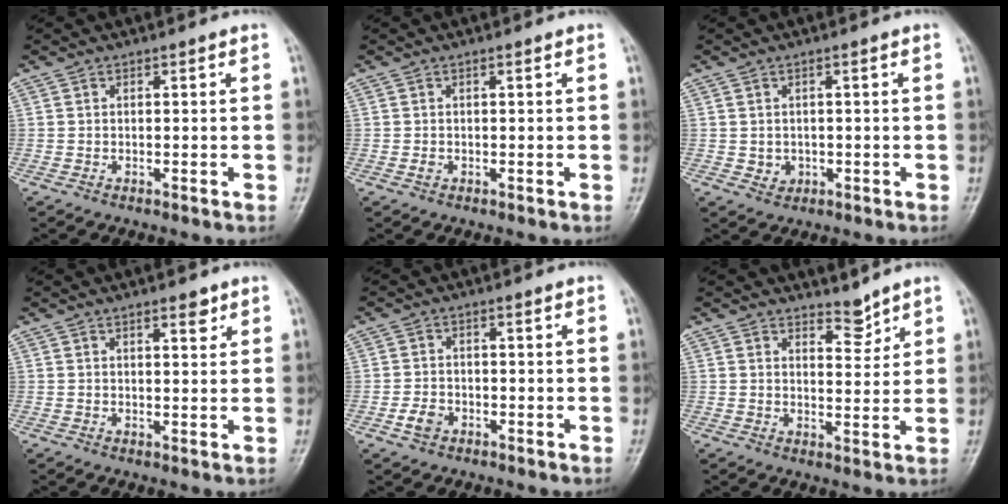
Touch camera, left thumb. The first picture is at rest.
{"total": 0.8, "force": [0.0, 0.5, 0.6], "torque": [-0.008, 0.000, 0.002]}
{"total": 2.2, "force": [-0.2, 1.9, 0.9], "torque": [-0.005, 0.001, 0.004]}
{"total": 5.0, "force": [2.8, 2.0, 3.6], "torque": [-0.034, -0.014, 0.038]}
{"total": 2.8, "force": [-1.3, 2.0, 1.4], "torque": [-0.025, 0.008, -0.024]}
{"total": 3.7, "force": [3.3, 1.3, 1.0], "torque": [0.000, -0.030, 0.054]}